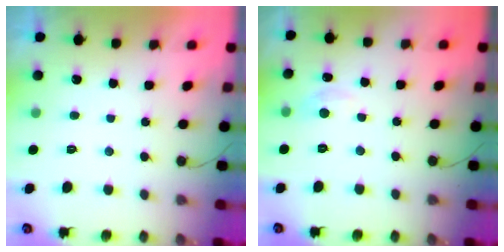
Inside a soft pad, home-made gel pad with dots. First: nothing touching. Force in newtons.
{"total": 3.3, "press": 3.3, "slide": 0.4}